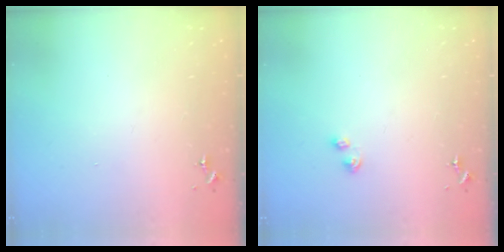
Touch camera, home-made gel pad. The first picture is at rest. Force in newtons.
{"total": 3.0, "press": 2.9, "slide": 0.5}